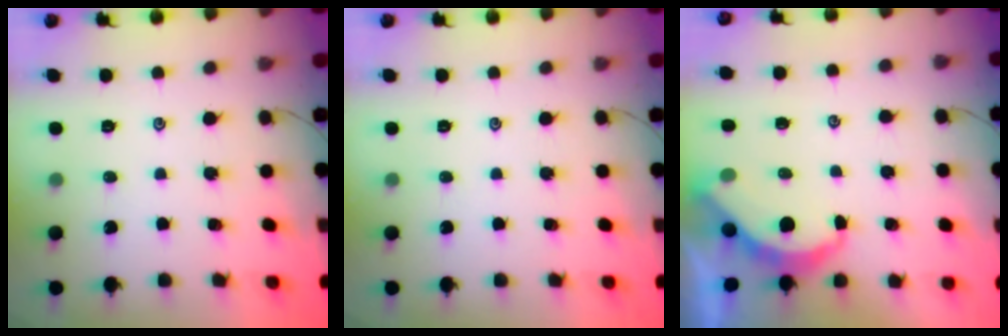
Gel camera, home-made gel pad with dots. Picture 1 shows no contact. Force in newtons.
{"total": 0.0}
{"total": 4.9, "press": 4.9, "slide": 0.3}